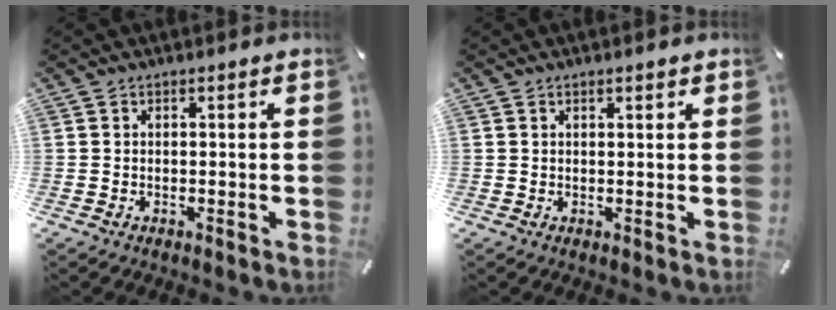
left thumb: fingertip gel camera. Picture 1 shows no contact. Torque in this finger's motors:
{"motor_torque": [0.03, -0.31, -0.06, 0.27, -0.01]}